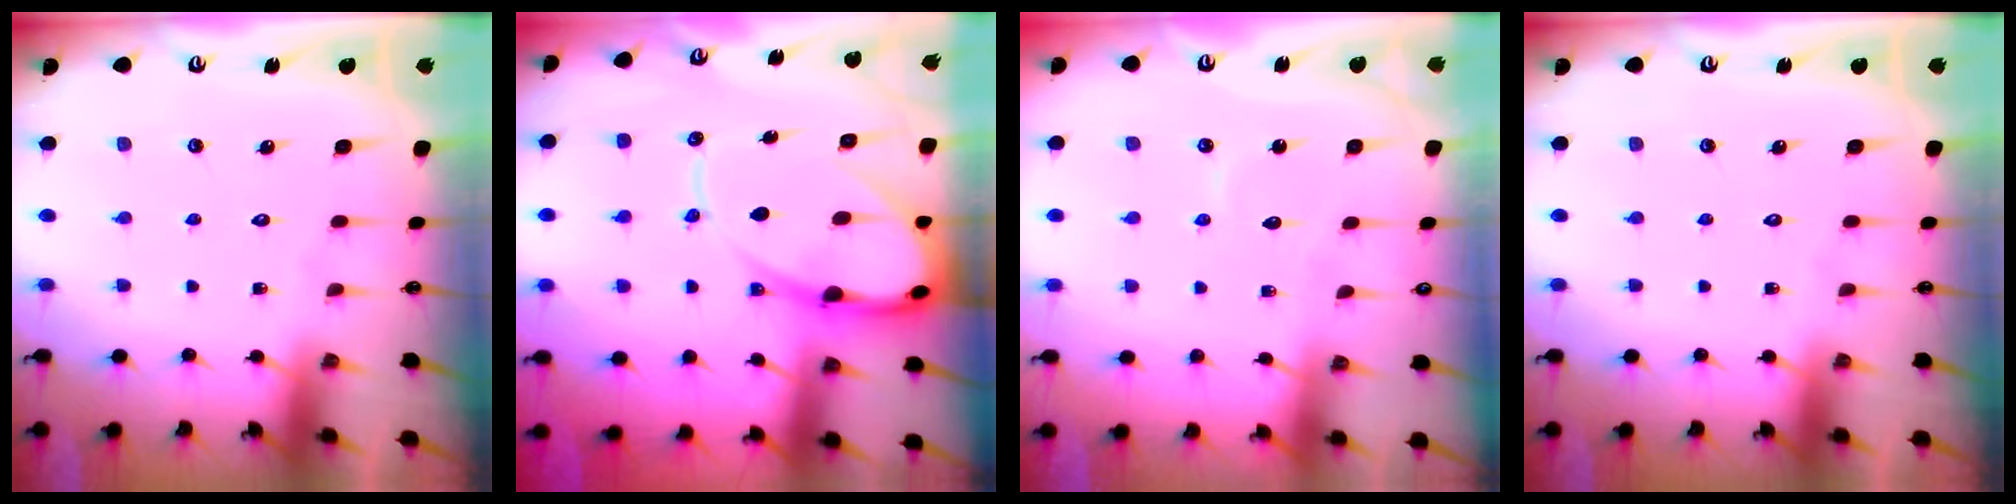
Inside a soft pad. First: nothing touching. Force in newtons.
{"total": 16.3, "press": 16.2, "slide": 1.6}
{"total": 3.8, "press": 3.8, "slide": 0.4}
{"total": 0.0}